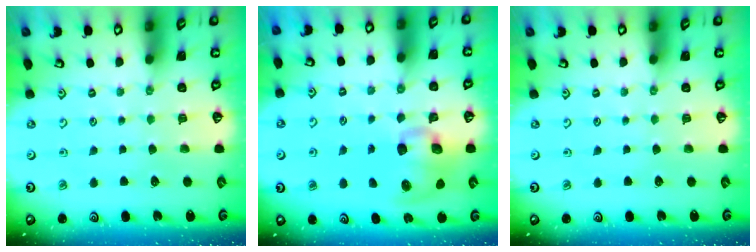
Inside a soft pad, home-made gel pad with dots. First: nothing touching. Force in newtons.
{"total": 10.8, "press": 10.6, "slide": 1.5}
{"total": 0.0}